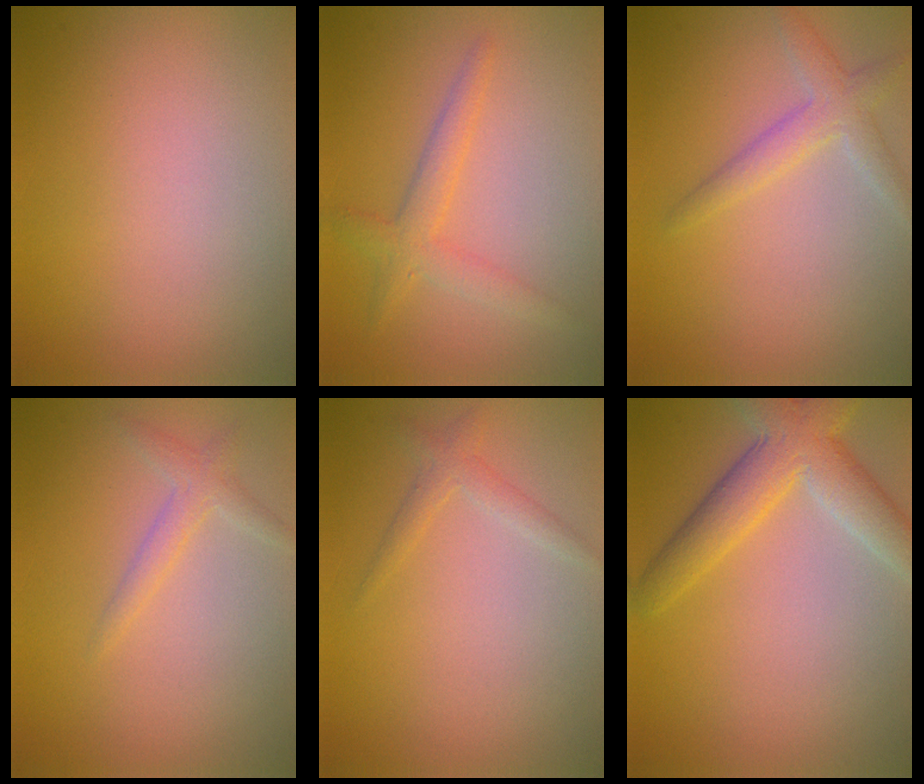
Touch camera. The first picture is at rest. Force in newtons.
{"total": 2.6, "press": 2.6, "slide": 0.1}
{"total": 2.4, "press": 2.4, "slide": 0.1}
{"total": 1.7, "press": 1.7, "slide": 0.0}
{"total": 1.5, "press": 1.5, "slide": 0.1}
{"total": 5.5, "press": 5.4, "slide": 0.4}